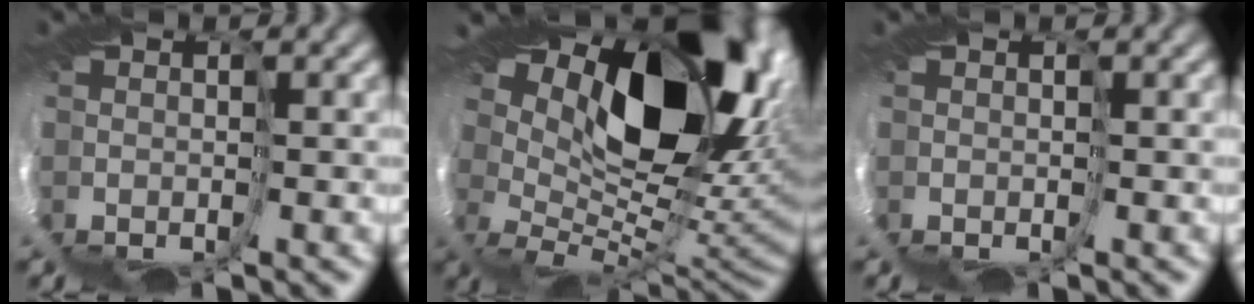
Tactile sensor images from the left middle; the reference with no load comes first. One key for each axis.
{"total": 13.3, "fx": 8.9, "fy": 5.3, "fz": 8.2, "tx": -0.139, "ty": -0.015, "tz": 0.182}
{"total": 0.0}